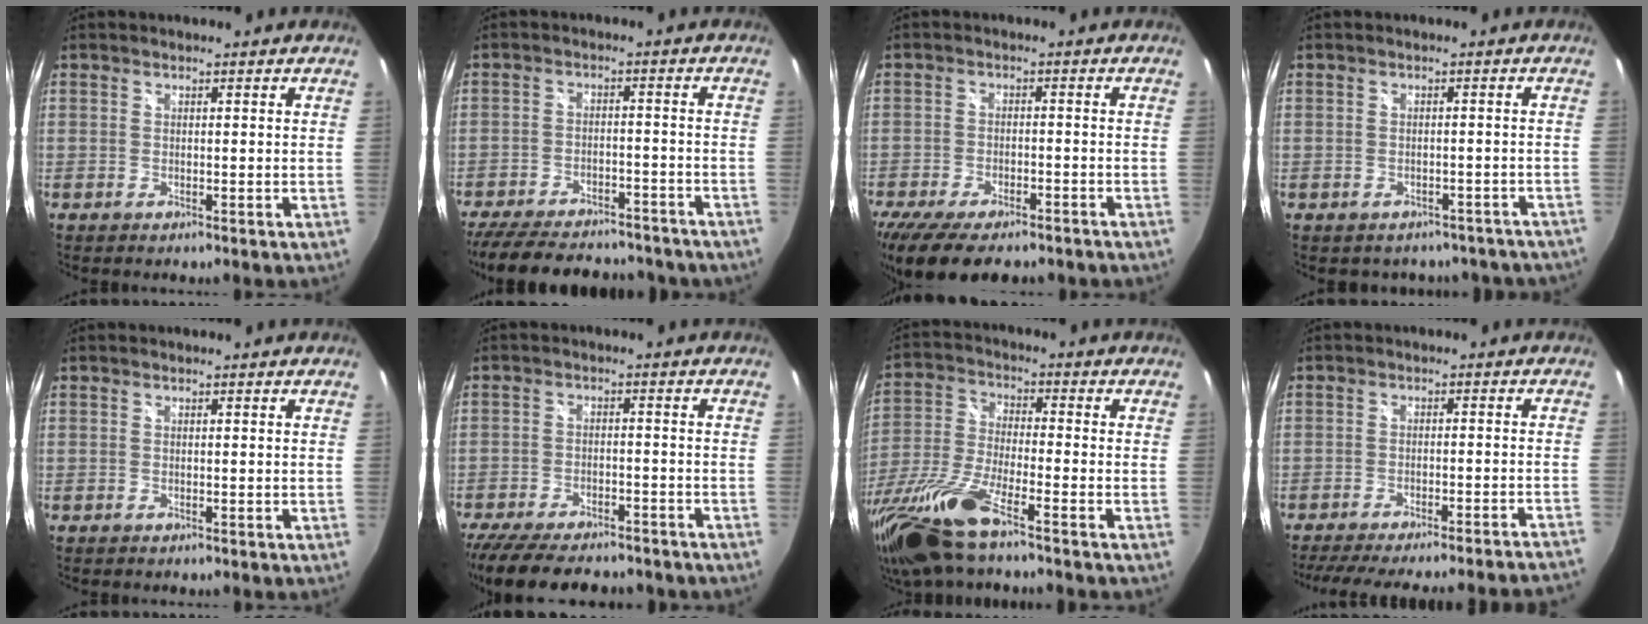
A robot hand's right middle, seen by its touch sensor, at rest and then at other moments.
{"total": 23.9, "force": [-19.8, 8.5, 10.4], "torque": [-0.217, -0.007, -0.264]}
{"total": 14.7, "force": [-11.3, 5.2, 7.9], "torque": [-0.174, -0.043, -0.178]}
{"total": 11.0, "force": [-9.2, 5.5, 2.7], "torque": [-0.050, 0.008, -0.087]}
{"total": 0.0}
{"total": 19.1, "force": [-15.5, 6.5, 9.2], "torque": [-0.196, -0.032, -0.226]}
{"total": 17.5, "force": [-12.6, 2.8, 11.8], "torque": [-0.256, -0.049, -0.246]}
{"total": 21.7, "force": [-19.9, 0.4, 8.7], "torque": [-0.143, -0.024, -0.267]}